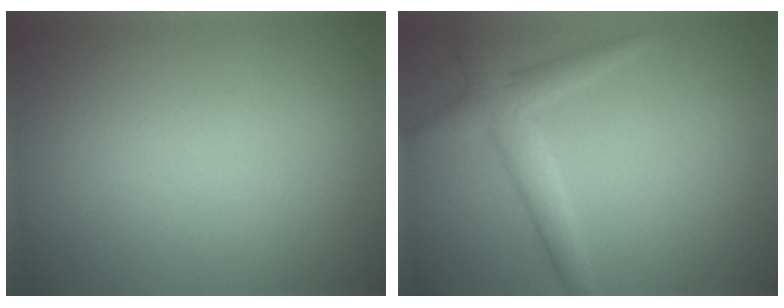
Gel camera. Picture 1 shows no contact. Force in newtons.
{"total": 2.8, "press": 2.8, "slide": 0.2}